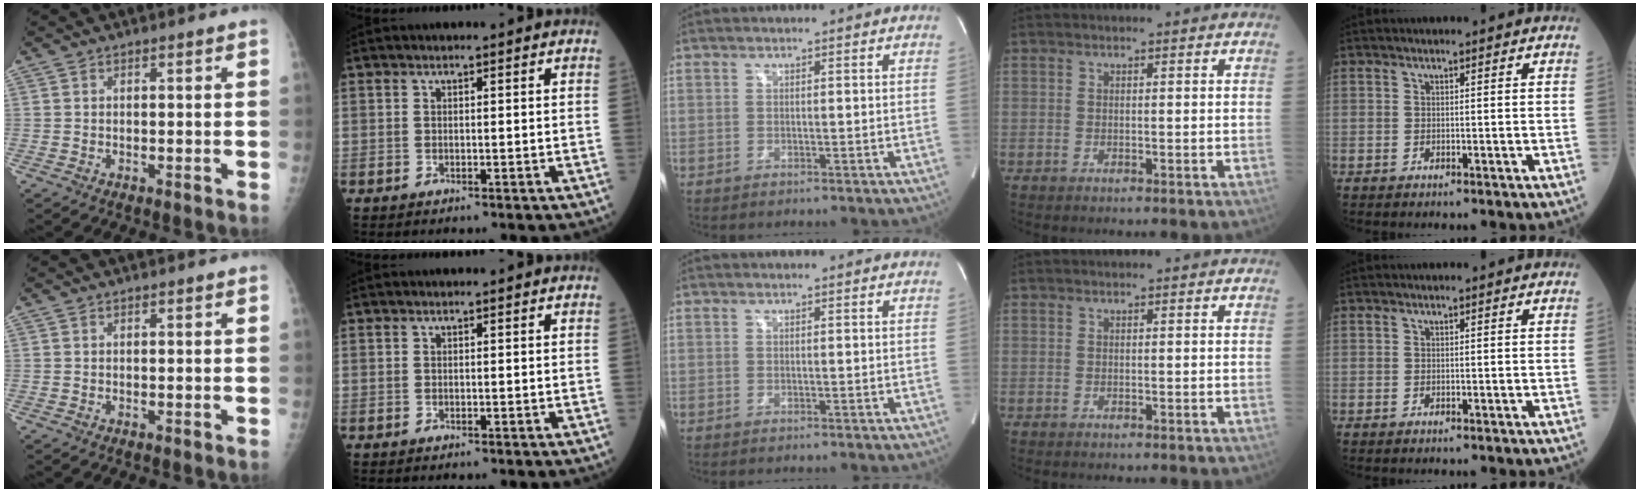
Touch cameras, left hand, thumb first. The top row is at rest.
{}